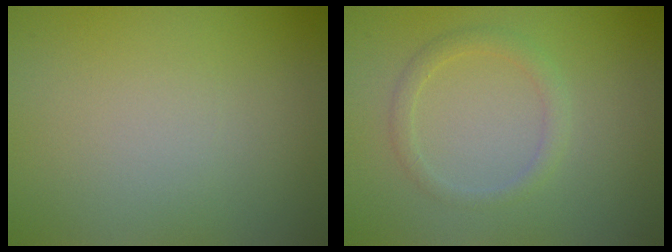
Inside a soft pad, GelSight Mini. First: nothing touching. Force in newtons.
{"total": 1.6, "press": 1.6, "slide": 0.0}